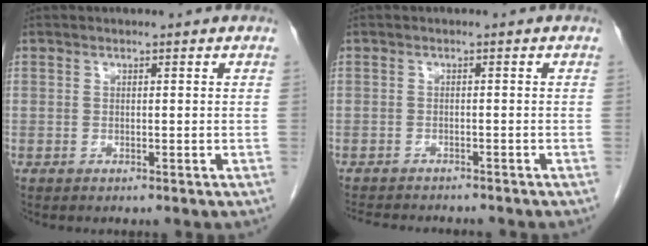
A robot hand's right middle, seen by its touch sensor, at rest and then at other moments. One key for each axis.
{"total": 7.7, "fx": -7.1, "fy": 1.5, "fz": 2.6, "tx": -0.040, "ty": -0.007, "tz": -0.098}